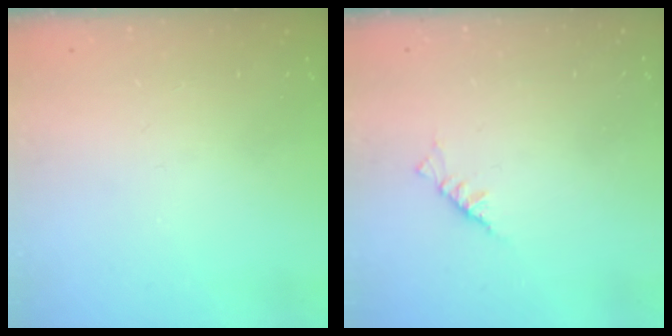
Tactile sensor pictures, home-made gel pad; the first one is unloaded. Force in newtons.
{"total": 2.3, "press": 2.2, "slide": 0.5}